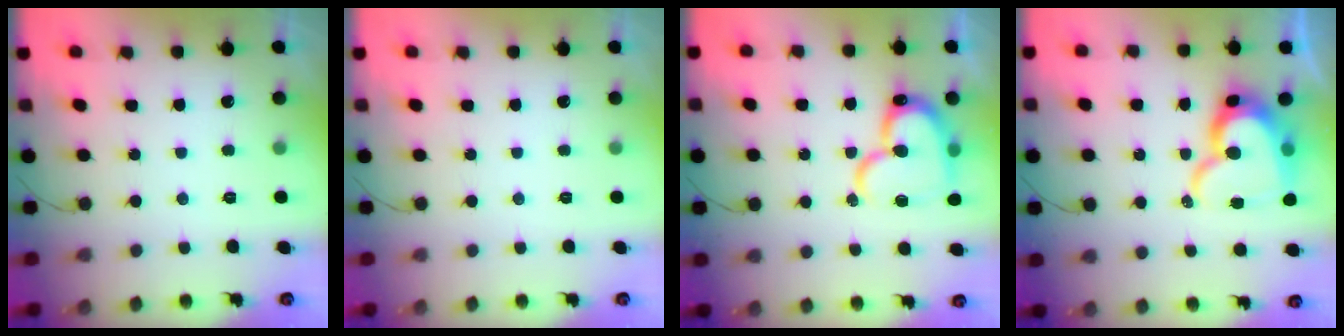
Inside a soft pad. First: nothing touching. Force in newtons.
{"total": 0.0}
{"total": 19.0, "press": 18.9, "slide": 2.0}
{"total": 17.4, "press": 17.3, "slide": 1.6}